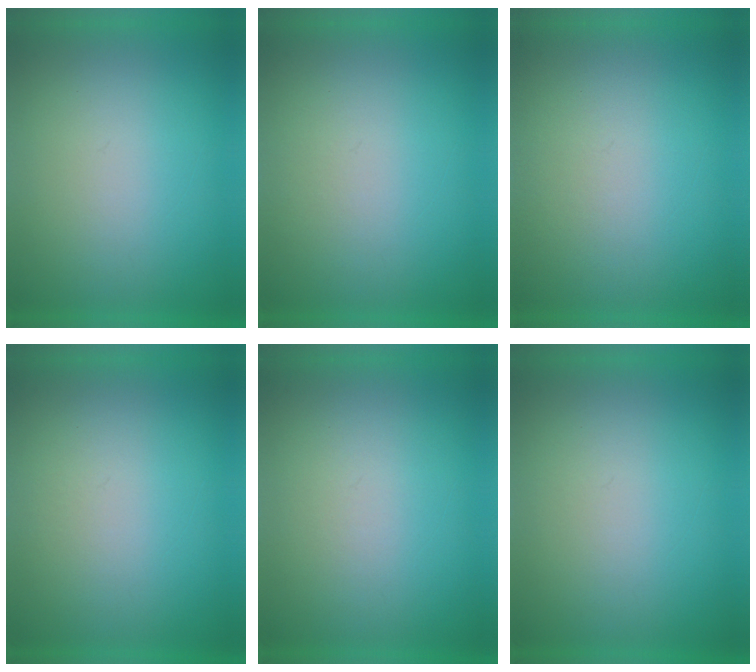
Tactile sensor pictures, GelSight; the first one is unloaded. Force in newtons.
{"total": 1.1}
{"total": 1.3}
{"total": 1.2}
{"total": 1.1}
{"total": 1.1}